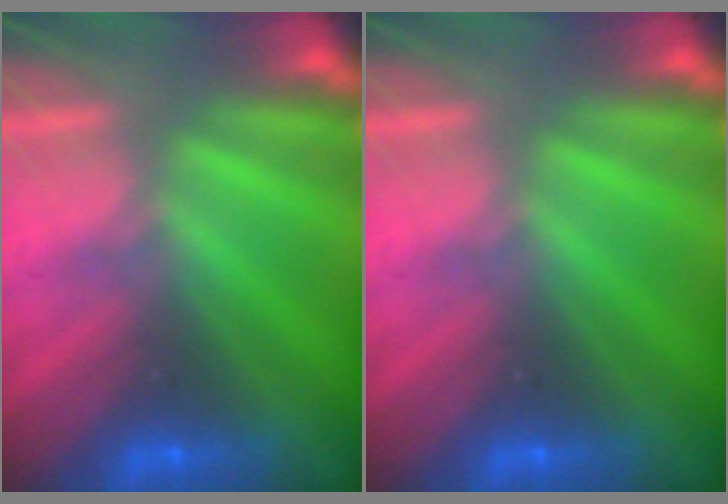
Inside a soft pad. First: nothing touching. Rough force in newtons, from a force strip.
{"total": 0.0}